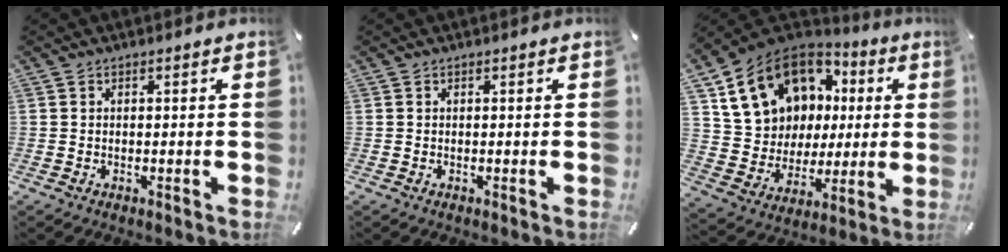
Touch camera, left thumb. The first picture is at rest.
{"total": 0.0}
{"total": 17.3, "force": [7.3, 14.0, 7.0], "torque": [-0.133, -0.033, 0.158]}